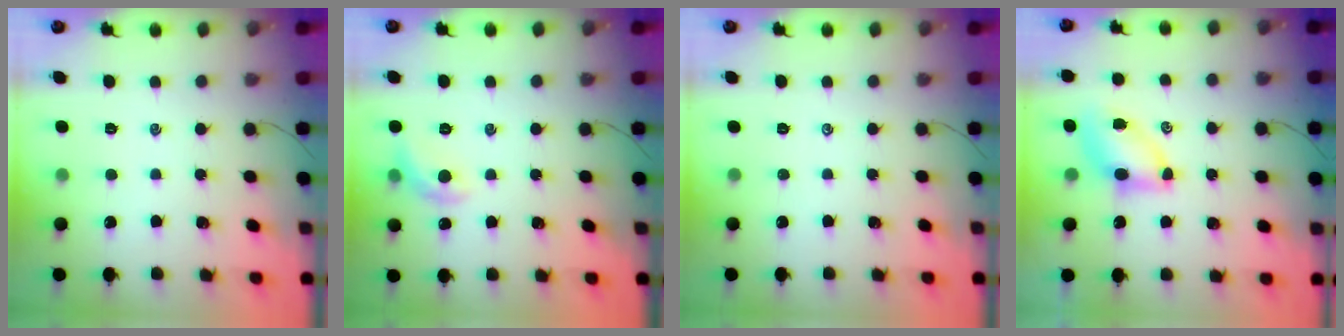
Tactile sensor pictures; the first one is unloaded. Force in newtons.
{"total": 7.0, "press": 6.9, "slide": 0.7}
{"total": 0.0}
{"total": 6.9, "press": 6.8, "slide": 0.6}